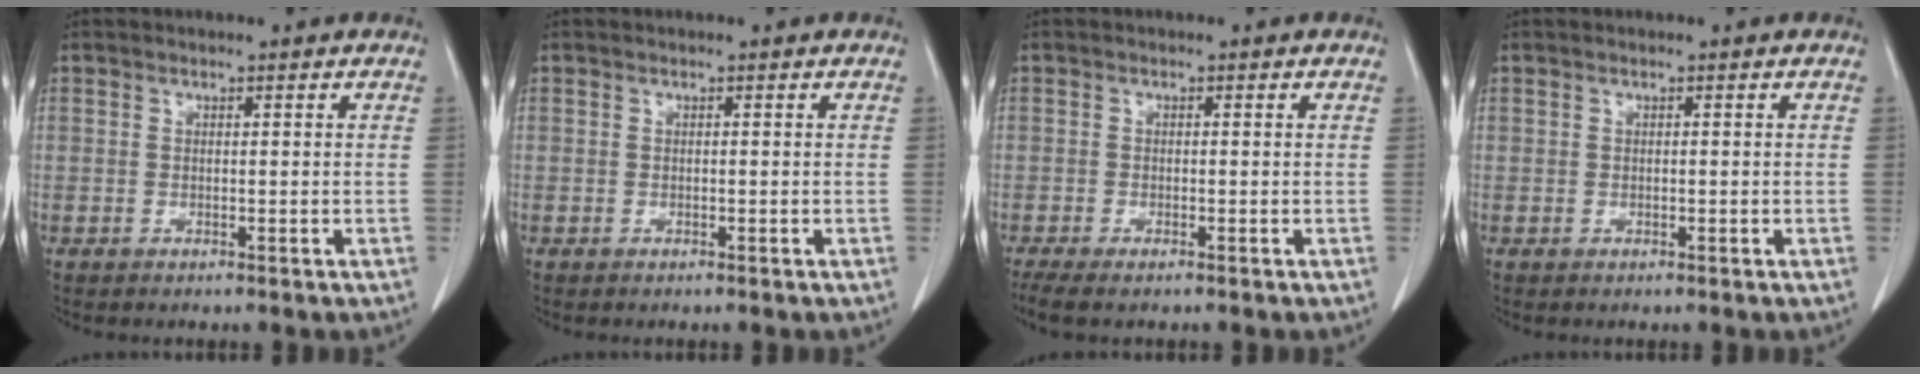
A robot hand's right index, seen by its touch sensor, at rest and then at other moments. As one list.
[{"total": 0.0}, {"total": 3.7, "force": [-2.6, 0.8, 2.5], "torque": [-0.048, -0.008, -0.044]}, {"total": 0.0}]